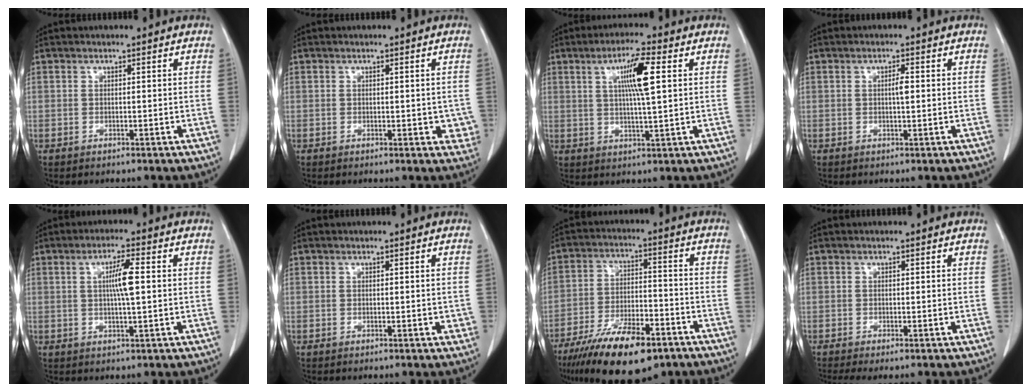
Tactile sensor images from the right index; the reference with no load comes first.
{"total": 3.3, "force": [-0.2, 1.9, 2.7], "torque": [-0.011, -0.001, 0.000]}
{"total": 7.7, "force": [2.1, 0.2, 7.4], "torque": [-0.132, 0.003, 0.036]}
{"total": 1.6, "force": [0.1, 0.2, 1.6], "torque": [-0.028, 0.003, 0.002]}
{"total": 5.1, "force": [0.6, 0.2, 5.0], "torque": [-0.090, 0.000, 0.010]}
{"total": 1.4, "force": [0.0, 0.7, 1.2], "torque": [-0.012, -0.001, 0.002]}
{"total": 15.8, "force": [-10.6, 4.9, 10.7], "torque": [-0.192, -0.017, -0.181]}
{"total": 1.8, "force": [-1.1, 0.3, 1.4], "torque": [-0.028, -0.009, -0.021]}